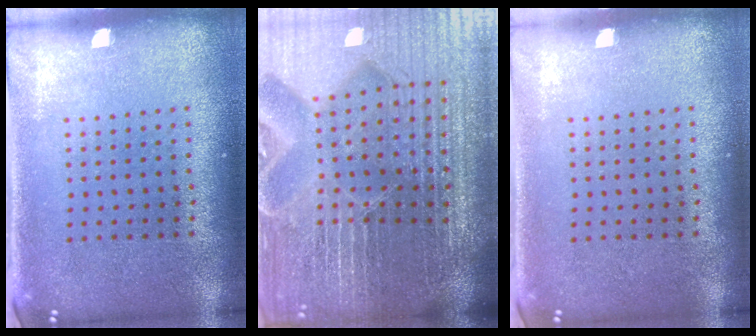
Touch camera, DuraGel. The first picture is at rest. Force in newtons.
{"total": 7.2, "press": 6.3, "slide": 3.4}
{"total": 0.0}